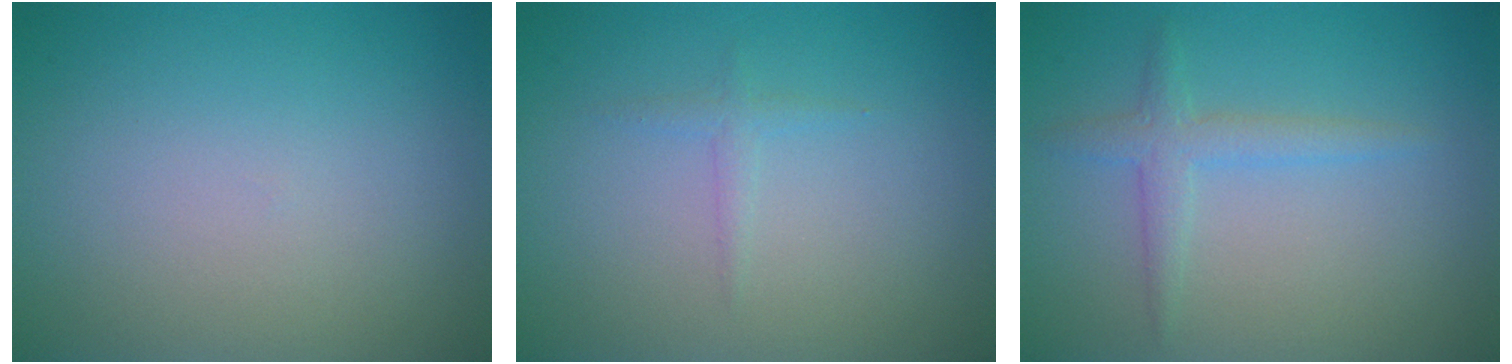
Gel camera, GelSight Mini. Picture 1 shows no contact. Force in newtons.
{"total": 0.9, "press": 0.9, "slide": 0.0}
{"total": 2.1, "press": 2.1, "slide": 0.1}